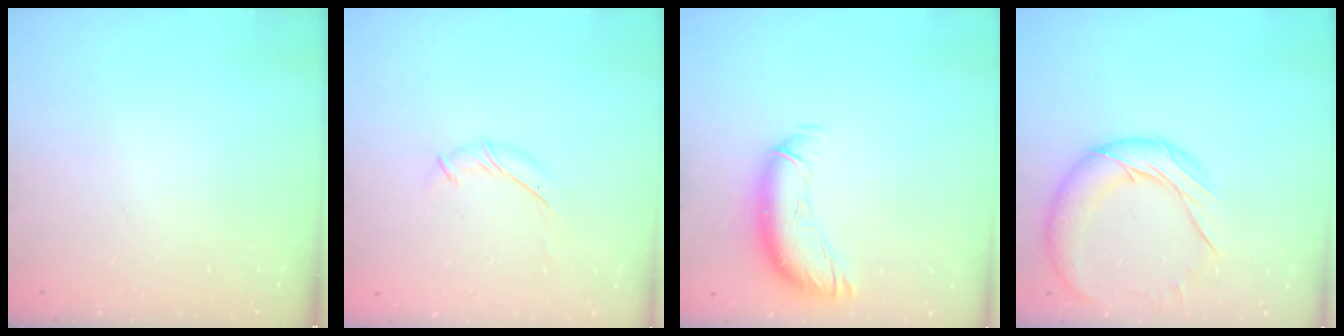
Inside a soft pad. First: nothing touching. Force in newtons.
{"total": 6.6, "press": 6.5, "slide": 1.4}
{"total": 12.6, "press": 12.4, "slide": 1.8}
{"total": 13.3, "press": 13.2, "slide": 1.0}